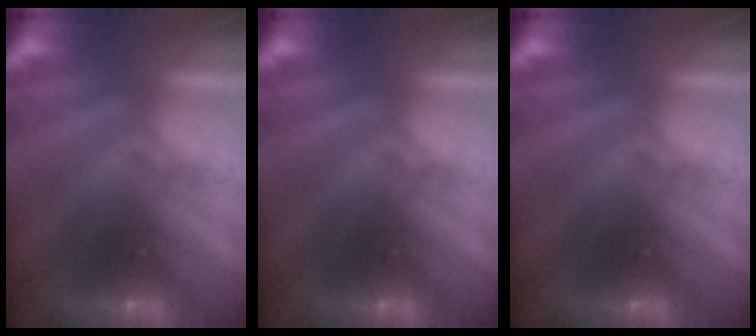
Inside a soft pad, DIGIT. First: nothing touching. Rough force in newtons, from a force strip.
{"total": 0.0}
{"total": 0.0}